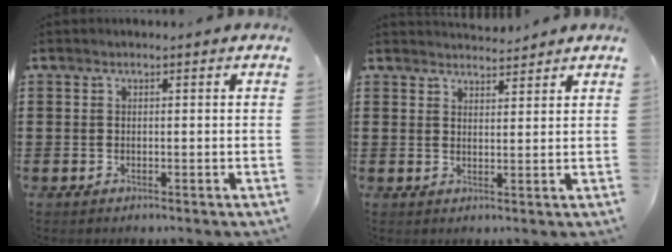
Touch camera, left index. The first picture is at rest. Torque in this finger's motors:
{"motor_torque": [-0.22, -0.23, -0.03, -0.03]}